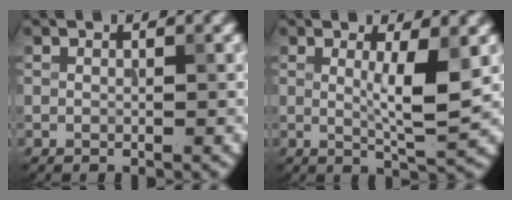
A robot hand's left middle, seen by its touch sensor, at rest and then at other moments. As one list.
[{"total": 4.1, "force": [0.7, 0.7, 4.0], "torque": [-0.064, -0.011, 0.014]}]